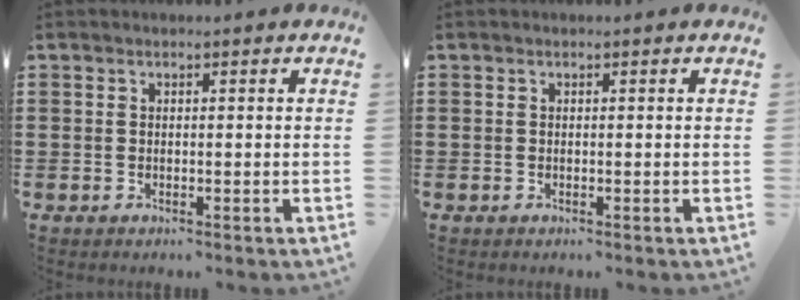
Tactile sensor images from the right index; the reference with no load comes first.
{"total": 0.0}